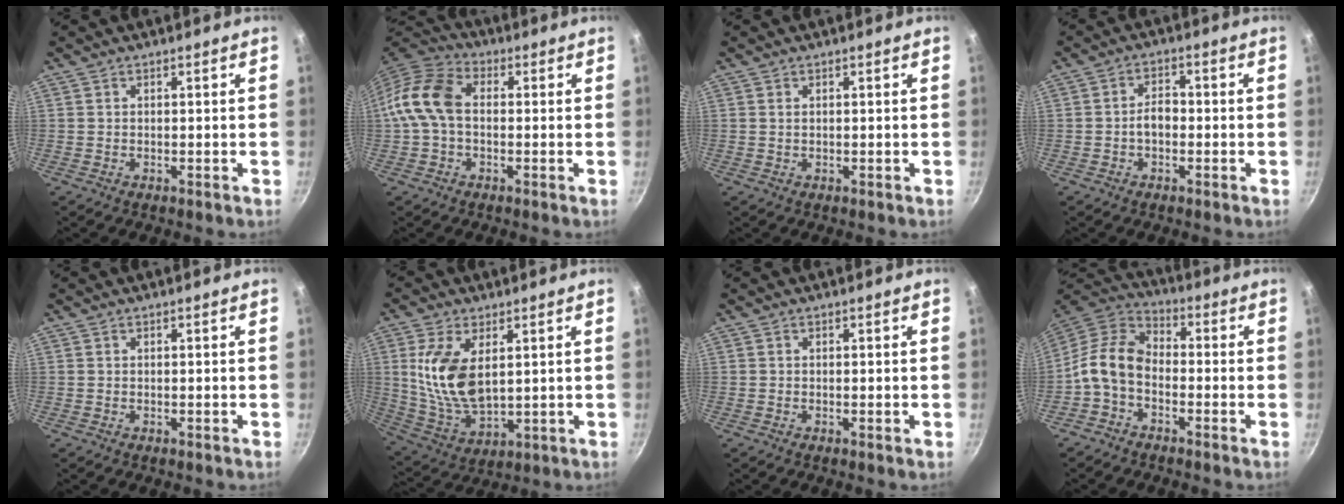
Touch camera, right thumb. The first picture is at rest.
{"total": 10.8, "force": [-0.2, 7.3, 7.9], "torque": [-0.141, 0.031, -0.024]}
{"total": 0.7, "force": [0.2, 0.5, 0.5], "torque": [-0.009, 0.002, 0.004]}
{"total": 3.7, "force": [-0.9, 2.4, 2.7], "torque": [-0.028, 0.019, -0.017]}
{"total": 0.0}
{"total": 13.5, "force": [3.1, 7.2, 11.0], "torque": [-0.213, -0.025, 0.071]}
{"total": 0.0}
{"total": 9.7, "force": [-2.9, 6.4, 6.8], "torque": [-0.126, 0.048, -0.075]}